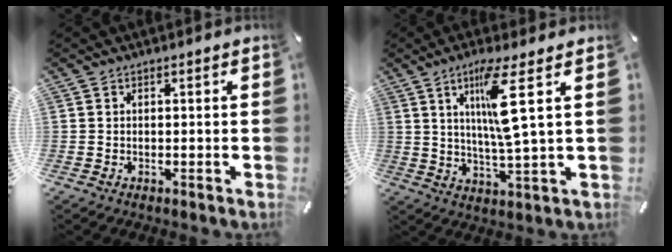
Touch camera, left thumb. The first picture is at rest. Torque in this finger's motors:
{"motor_torque": [1.73, 1.28, 1.33, -0.93, 0.20]}